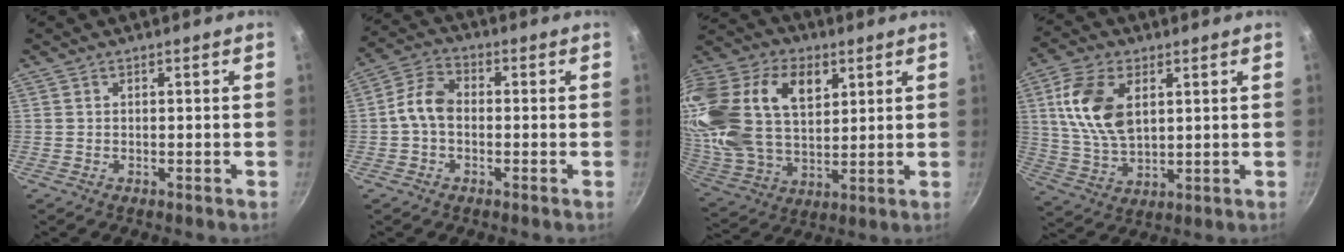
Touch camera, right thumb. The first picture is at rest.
{"total": 6.6, "force": [-0.7, 4.6, 4.7], "torque": [-0.082, 0.027, -0.026]}
{"total": 30.3, "force": [10.6, 19.6, 20.6], "torque": [-0.441, 0.023, 0.193]}
{"total": 13.4, "force": [3.7, 7.9, 10.1], "torque": [-0.185, -0.013, 0.076]}